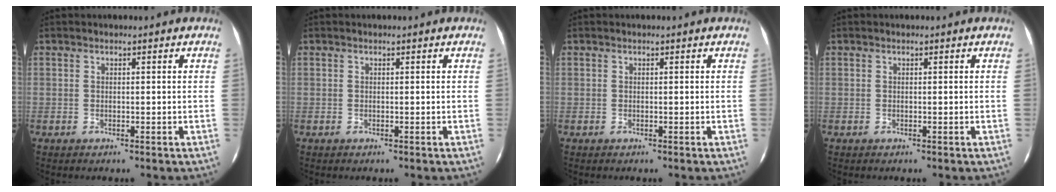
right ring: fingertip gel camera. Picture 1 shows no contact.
{"total": 0.0}
{"total": 0.0}
{"total": 0.0}